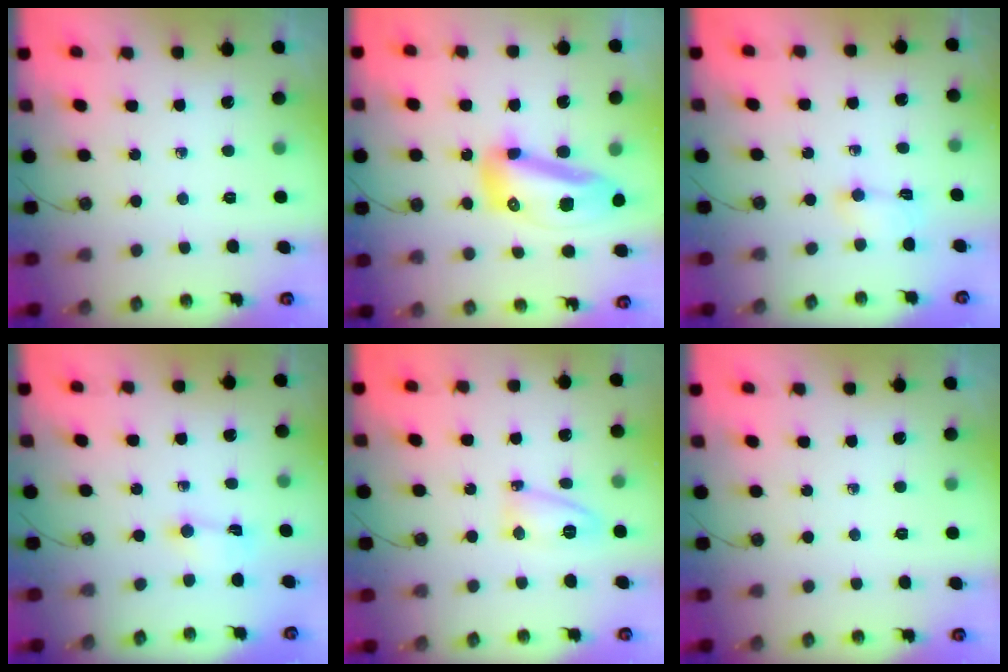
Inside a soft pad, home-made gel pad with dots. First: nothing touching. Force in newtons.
{"total": 15.5, "press": 15.4, "slide": 1.7}
{"total": 3.5, "press": 3.4, "slide": 0.8}
{"total": 1.0, "press": 0.9, "slide": 0.5}
{"total": 7.0, "press": 6.9, "slide": 0.6}
{"total": 0.0}